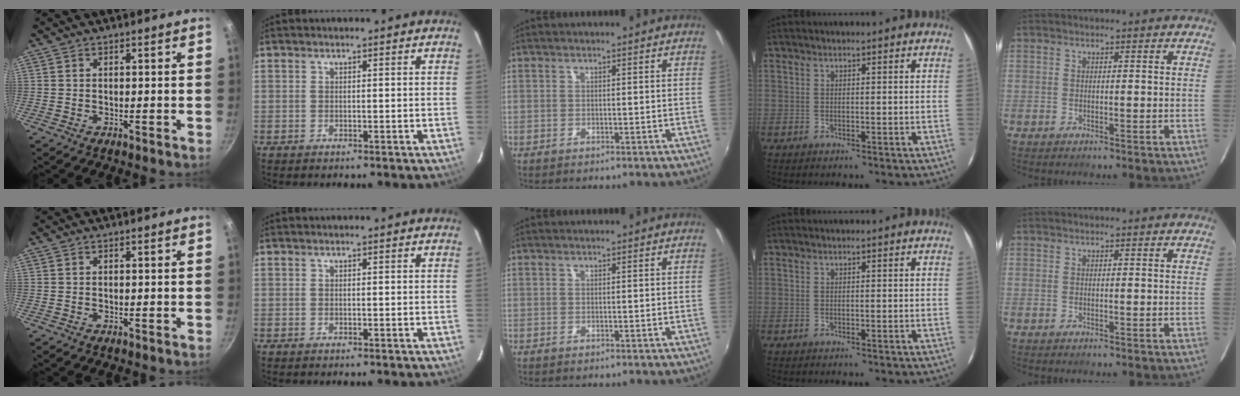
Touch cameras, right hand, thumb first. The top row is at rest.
{}